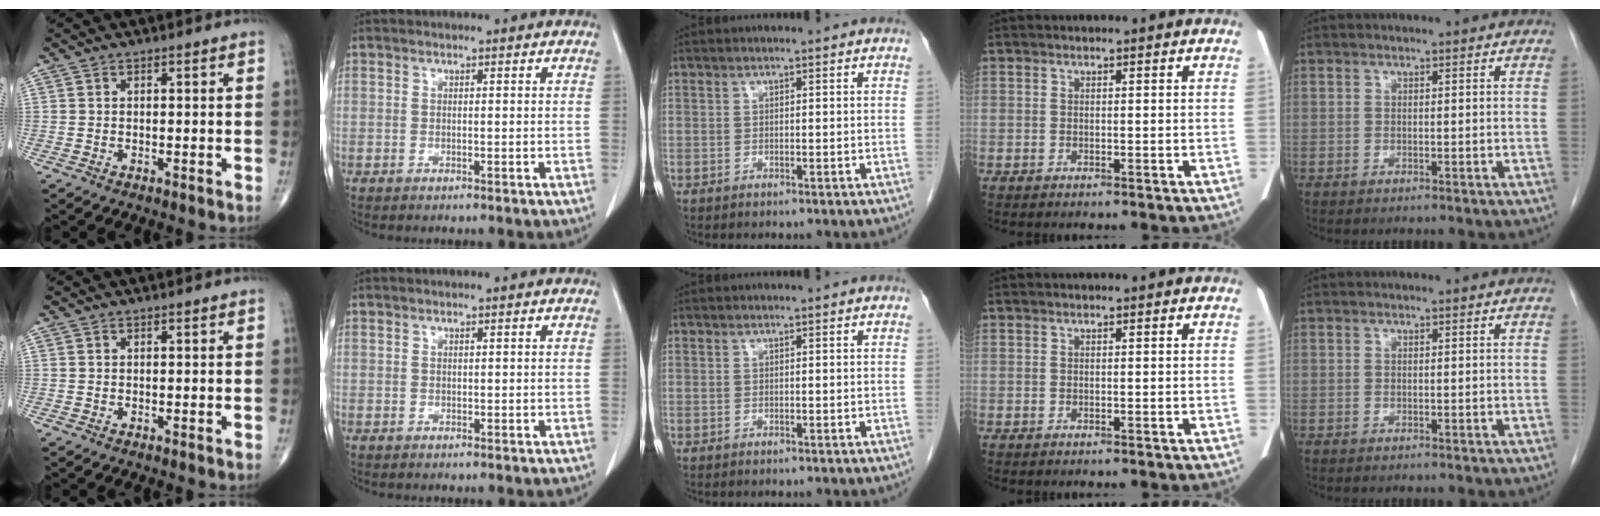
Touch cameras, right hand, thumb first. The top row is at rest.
{}